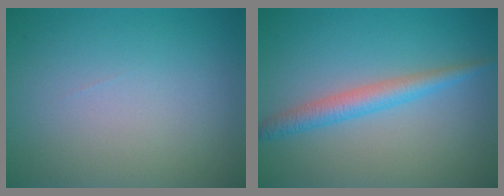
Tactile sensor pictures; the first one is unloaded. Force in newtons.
{"total": 2.9, "press": 2.9, "slide": 0.1}